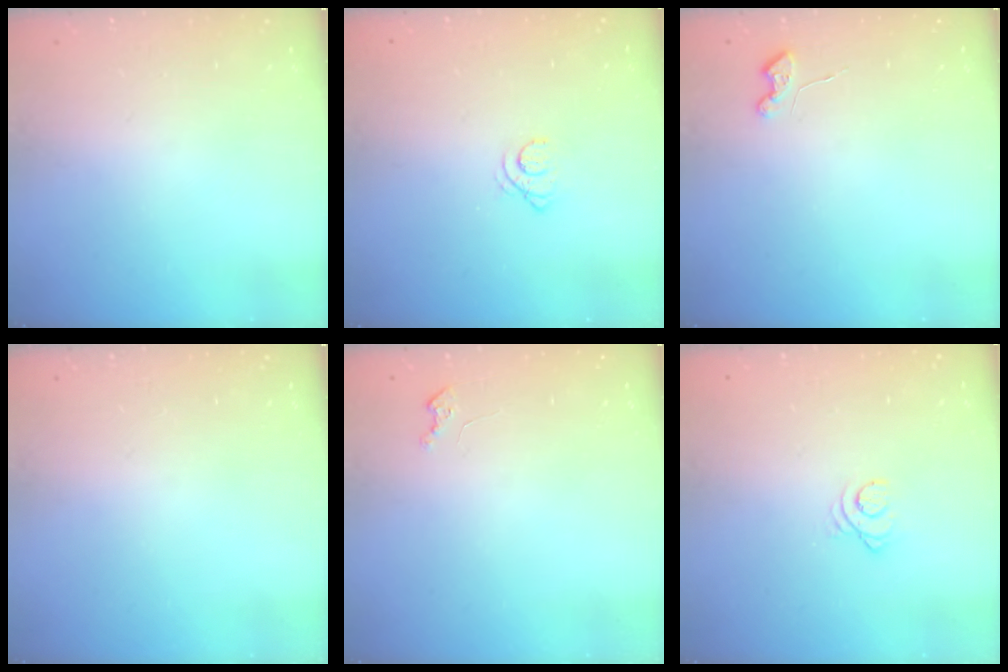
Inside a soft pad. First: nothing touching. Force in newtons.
{"total": 2.1, "press": 2.1, "slide": 0.2}
{"total": 3.5, "press": 3.5, "slide": 0.4}
{"total": 0.0}
{"total": 1.9, "press": 1.9, "slide": 0.3}
{"total": 2.5, "press": 2.5, "slide": 0.2}